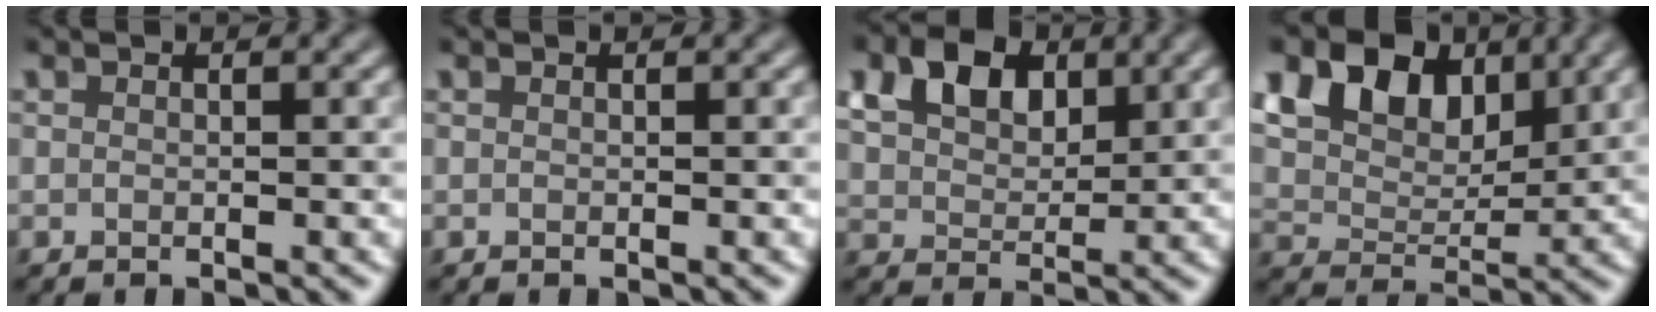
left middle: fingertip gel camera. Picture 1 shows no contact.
{"total": 0.0}
{"total": 5.5, "force": [2.6, 3.7, 3.2], "torque": [-0.071, 0.006, 0.040]}
{"total": 9.7, "force": [5.1, 6.2, 5.4], "torque": [-0.108, 0.023, 0.072]}